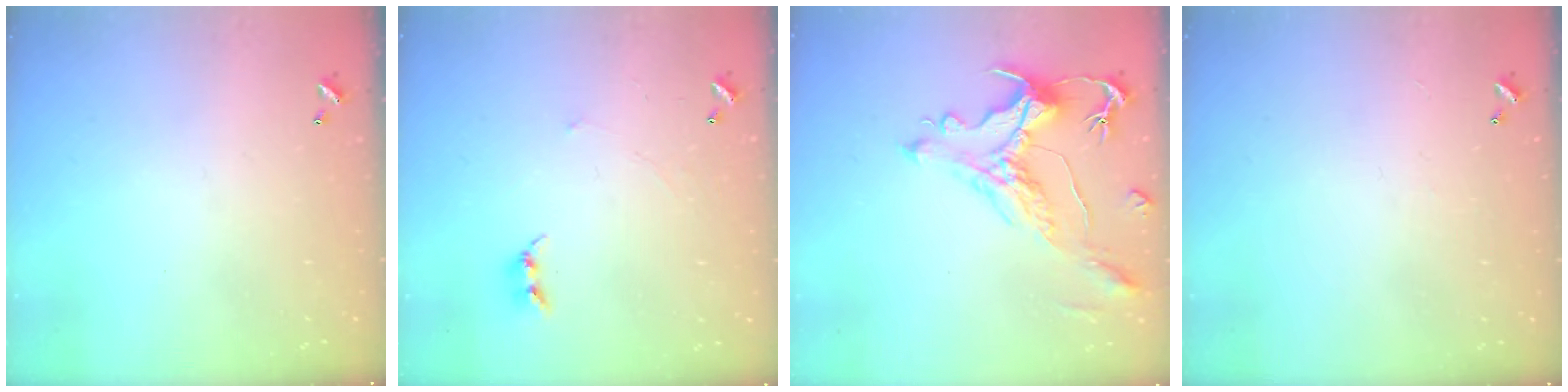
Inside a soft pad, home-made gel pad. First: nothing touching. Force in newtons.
{"total": 2.7, "press": 2.7, "slide": 0.3}
{"total": 1.2, "press": 0.2, "slide": 1.2}
{"total": 0.6, "press": 0.2, "slide": 0.6}